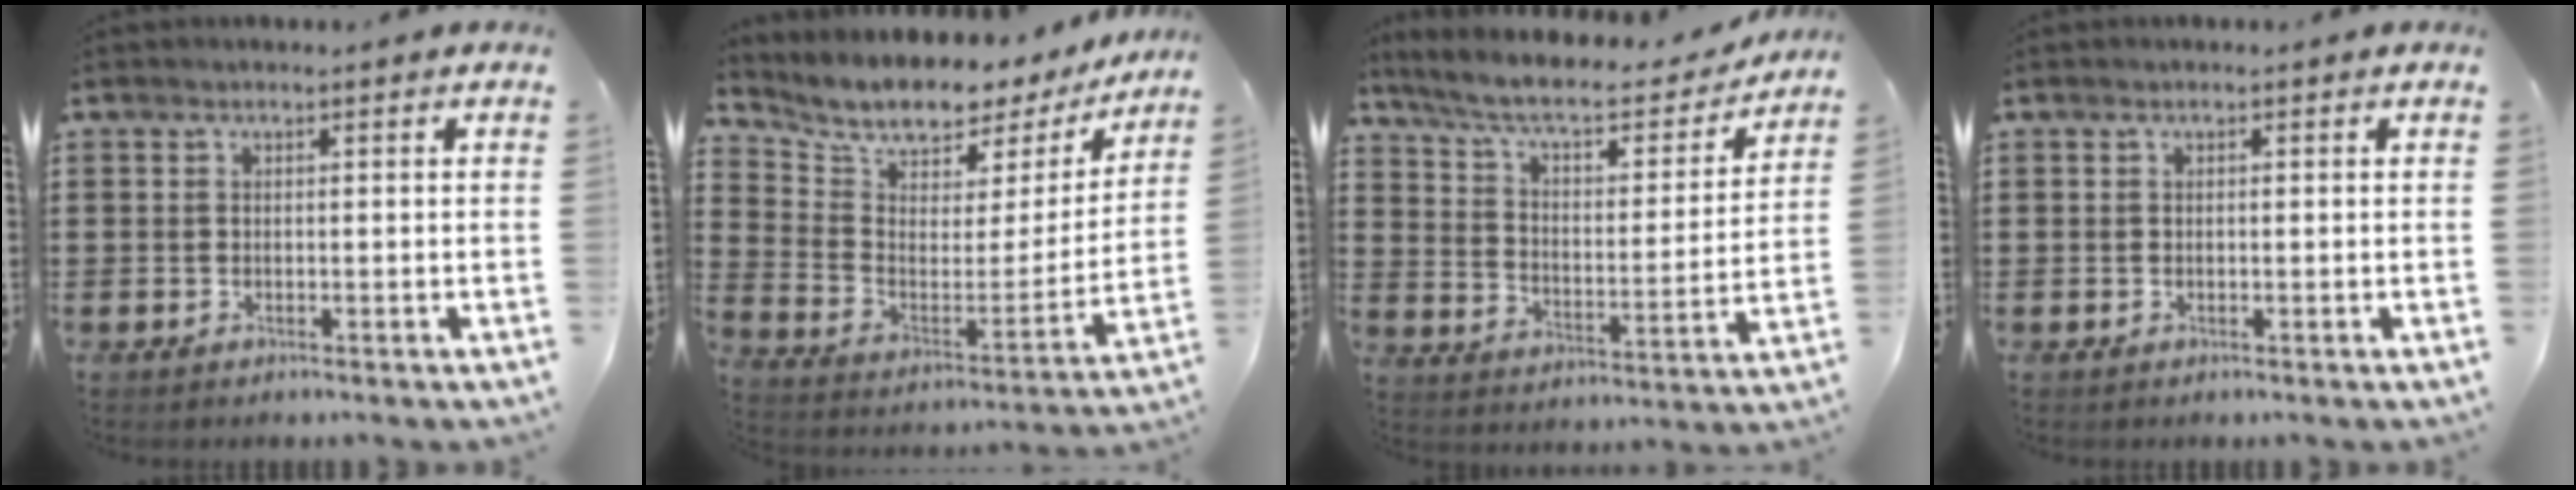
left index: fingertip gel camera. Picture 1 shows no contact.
{"total": 6.1, "force": [5.4, 2.4, 1.4], "torque": [-0.050, -0.053, 0.086]}
{"total": 6.9, "force": [5.9, 1.4, 3.4], "torque": [-0.092, -0.035, 0.097]}
{"total": 0.0}